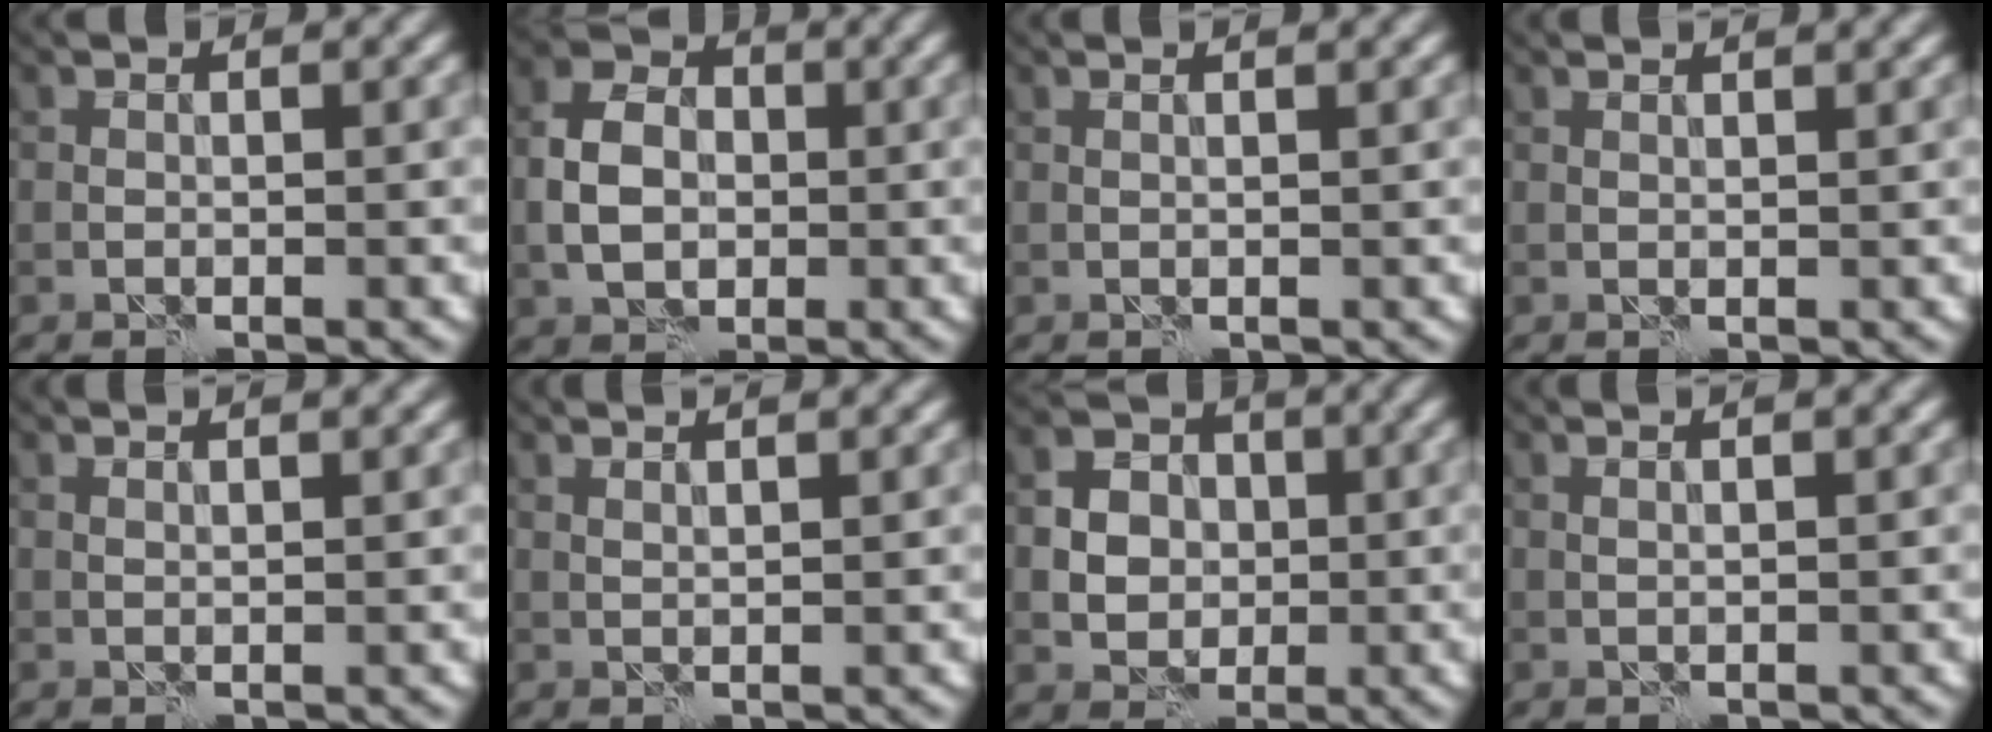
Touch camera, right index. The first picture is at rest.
{"total": 4.9, "force": [-0.6, 3.6, 3.2], "torque": [-0.062, 0.006, -0.014]}
{"total": 2.0, "force": [1.3, 0.8, 1.4], "torque": [-0.004, 0.004, -0.006]}
{"total": 2.2, "force": [1.7, 0.7, 1.3], "torque": [-0.010, 0.004, 0.006]}
{"total": 3.4, "force": [2.4, 1.2, 2.0], "torque": [-0.013, 0.023, 0.006]}
{"total": 4.1, "force": [2.8, 1.5, 2.5], "torque": [-0.022, 0.032, 0.012]}
{"total": 4.2, "force": [-0.1, 3.6, 2.1], "torque": [-0.030, 0.004, -0.012]}
{"total": 3.8, "force": [2.3, 1.6, 2.6], "torque": [-0.020, 0.029, 0.003]}